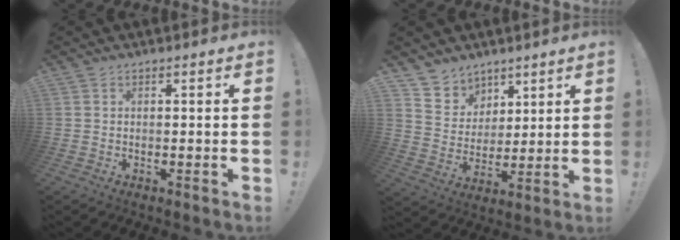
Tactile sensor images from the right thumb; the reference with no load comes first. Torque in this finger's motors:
{"motor_torque": [0.00, 0.01, 0.03, 0.05, 0.01]}